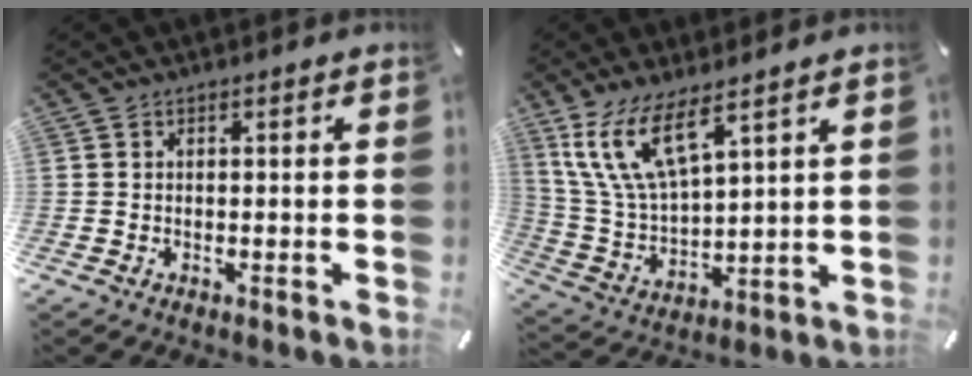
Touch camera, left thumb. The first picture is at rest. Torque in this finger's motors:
{"motor_torque": [1.93, 1.56, 1.34, -1.43, 0.62]}